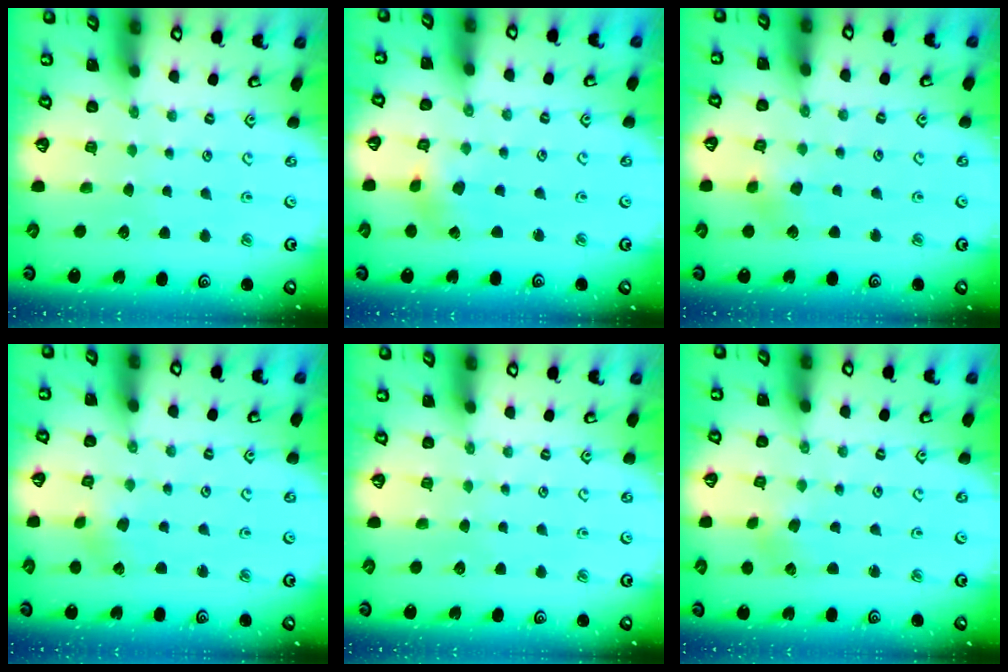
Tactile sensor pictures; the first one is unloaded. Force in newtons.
{"total": 1.7, "press": 1.7, "slide": 0.2}
{"total": 5.4, "press": 5.3, "slide": 0.8}
{"total": 2.0, "press": 2.0, "slide": 0.3}
{"total": 0.0}
{"total": 2.6, "press": 2.6, "slide": 0.6}